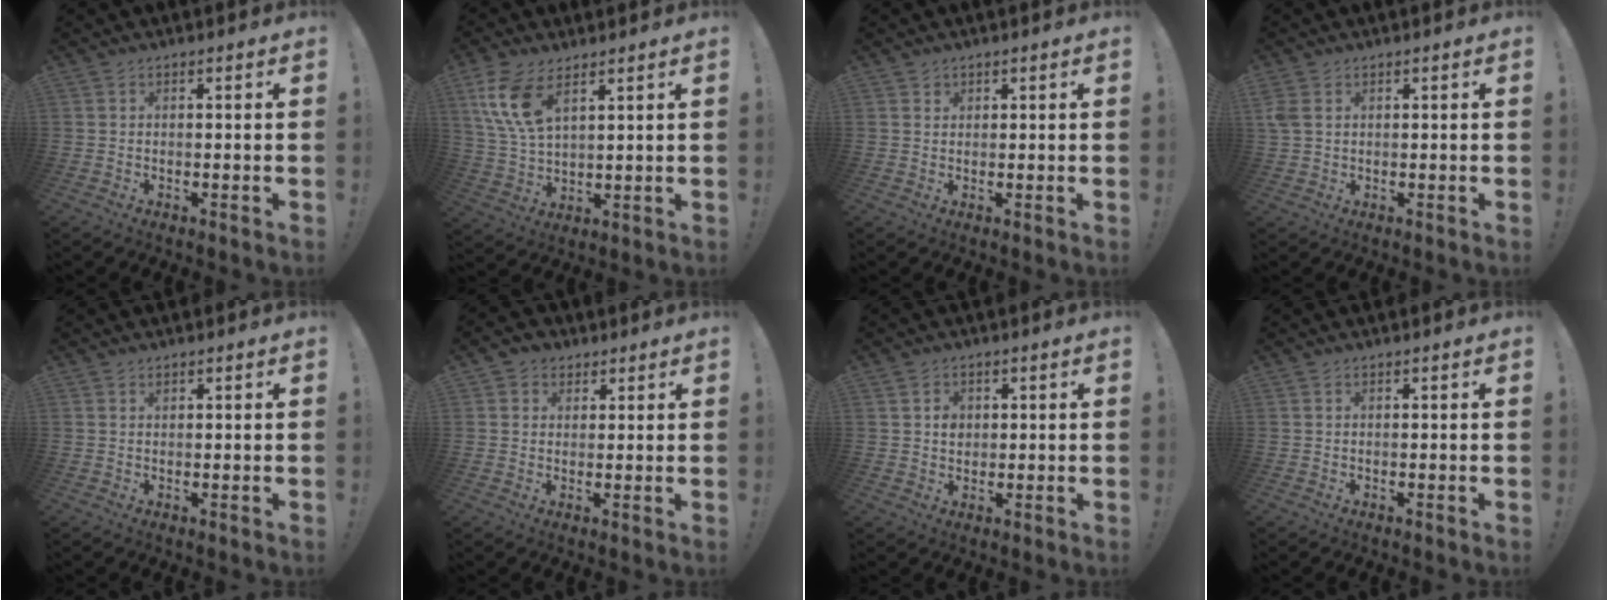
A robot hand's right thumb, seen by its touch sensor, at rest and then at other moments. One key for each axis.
{"total": 11.5, "fx": 6.3, "fy": 5.5, "fz": 8.0, "tx": -0.177, "ty": -0.020, "tz": 0.117}
{"total": 1.2, "fx": 0.9, "fy": 0.8, "fz": 0.1, "tx": 0.003, "ty": -0.006, "tz": 0.016}
{"total": 3.5, "fx": 1.4, "fy": 2.4, "fz": 2.2, "tx": -0.039, "ty": 0.001, "tz": 0.028}
{"total": 0.6, "fx": 0.5, "fy": 0.3, "fz": 0.0, "tx": 0.007, "ty": -0.003, "tz": 0.009}
{"total": 3.8, "fx": 1.4, "fy": 3.4, "fz": 0.9, "tx": -0.015, "ty": 0.001, "tz": 0.026}
{"total": 3.0, "fx": 0.7, "fy": 2.7, "fz": 1.2, "tx": -0.004, "ty": -0.005, "tz": 0.009}
{"total": 0.0}